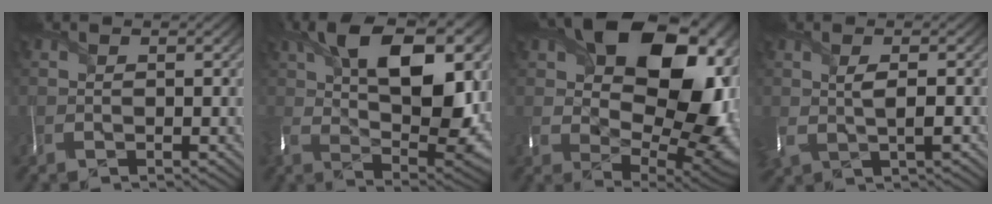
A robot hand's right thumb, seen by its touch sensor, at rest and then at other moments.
{"total": 16.8, "force": [5.9, 9.0, 12.9], "torque": [-0.215, 0.004, 0.103]}
{"total": 19.3, "force": [5.8, 12.5, 13.5], "torque": [-0.208, -0.007, 0.111]}
{"total": 3.3, "force": [0.4, 1.8, 2.8], "torque": [-0.069, -0.003, 0.007]}